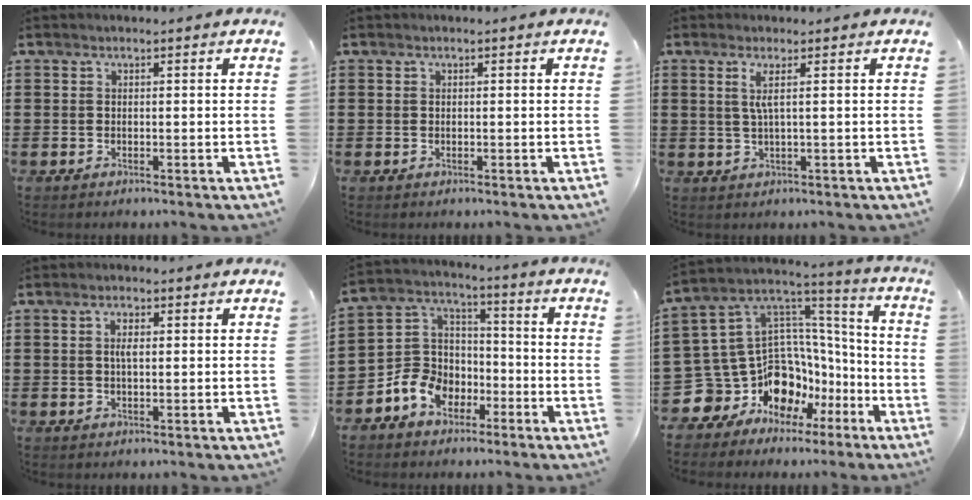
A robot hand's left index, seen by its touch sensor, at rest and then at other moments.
{"total": 0.0}
{"total": 2.6, "force": [0.7, -0.4, 2.5], "torque": [-0.051, -0.008, 0.012]}
{"total": 2.3, "force": [0.4, 0.7, 2.1], "torque": [-0.044, 0.004, 0.005]}
{"total": 8.0, "force": [-4.2, 6.3, 2.5], "torque": [-0.085, 0.019, -0.087]}
{"total": 13.4, "force": [-6.4, 10.7, 4.8], "torque": [-0.141, -0.023, -0.084]}